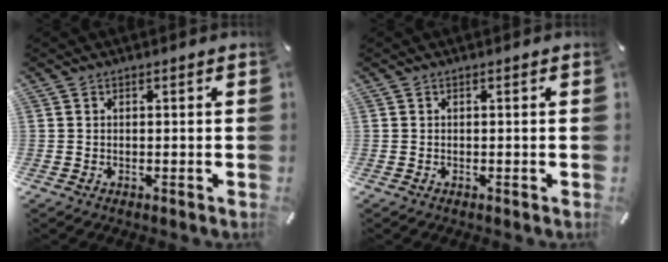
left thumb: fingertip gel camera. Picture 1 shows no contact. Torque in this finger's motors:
{"motor_torque": [-0.03, -0.02, -0.14, -0.08, 0.00]}